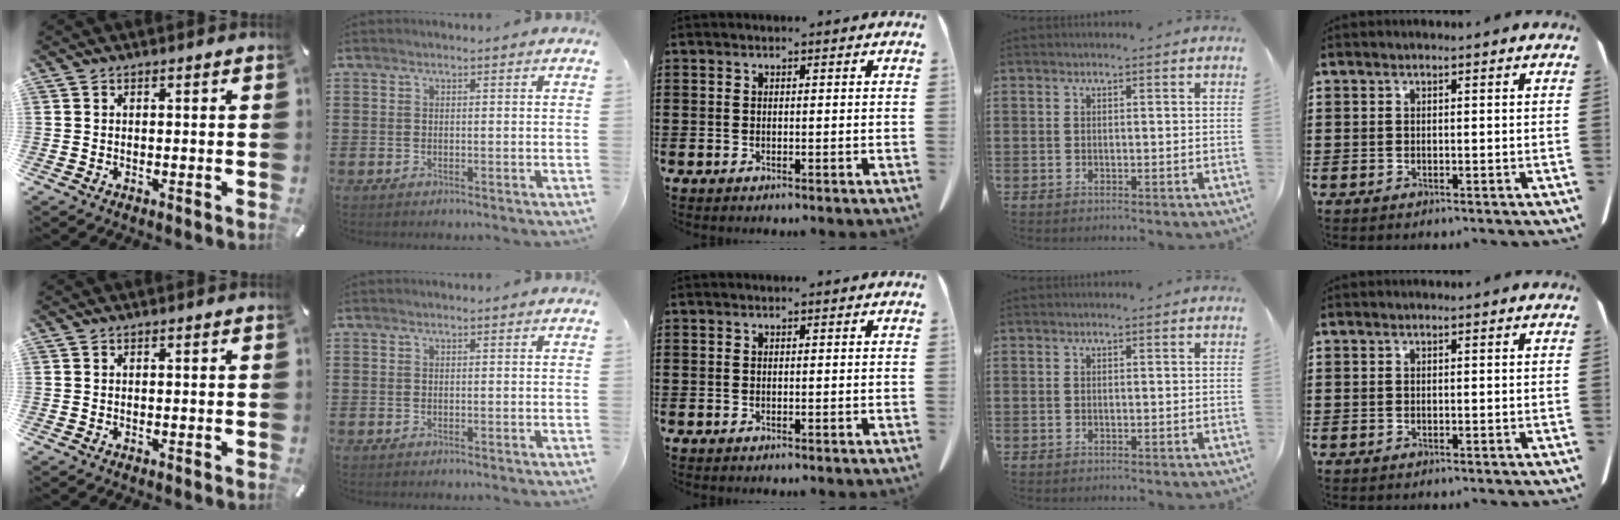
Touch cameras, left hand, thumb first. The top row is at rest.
{}